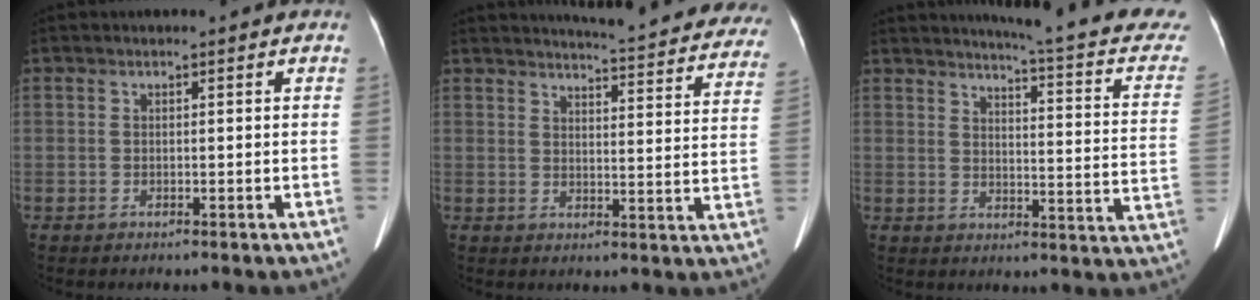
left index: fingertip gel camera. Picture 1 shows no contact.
{"total": 23.9, "force": [22.7, 2.4, 7.3], "torque": [-0.081, -0.093, 0.246]}
{"total": 17.9, "force": [16.0, 1.1, 7.9], "torque": [-0.102, -0.073, 0.168]}